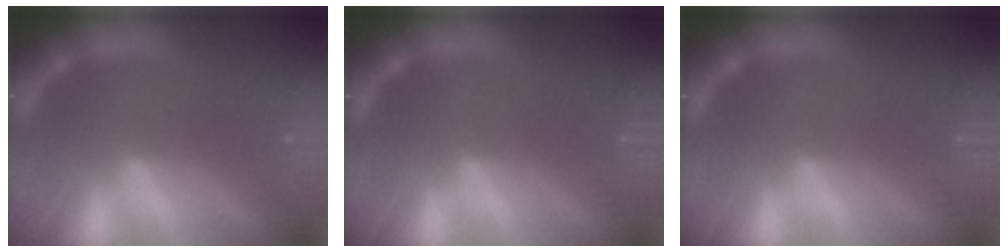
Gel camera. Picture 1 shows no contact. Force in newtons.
{"total": 0.0}
{"total": 0.0}